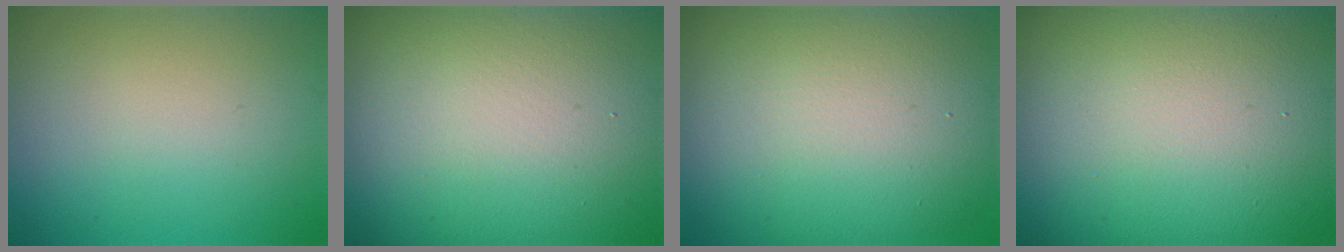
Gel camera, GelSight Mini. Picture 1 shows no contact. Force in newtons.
{"total": 27.6, "press": 27.6, "slide": 1.2}
{"total": 16.2, "press": 16.1, "slide": 1.2}
{"total": 25.6, "press": 25.6, "slide": 1.1}